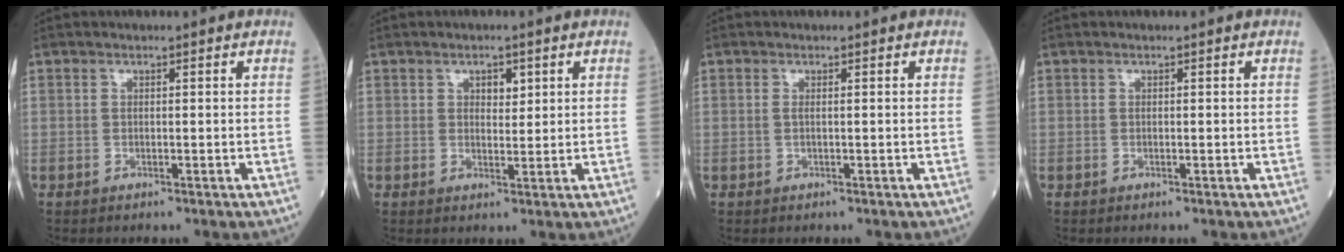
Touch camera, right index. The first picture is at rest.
{"total": 1.4, "force": [0.6, 1.0, 0.8], "torque": [-0.007, -0.002, 0.007]}
{"total": 0.6, "force": [0.1, 0.0, 0.5], "torque": [-0.016, -0.001, -0.001]}
{"total": 0.0}